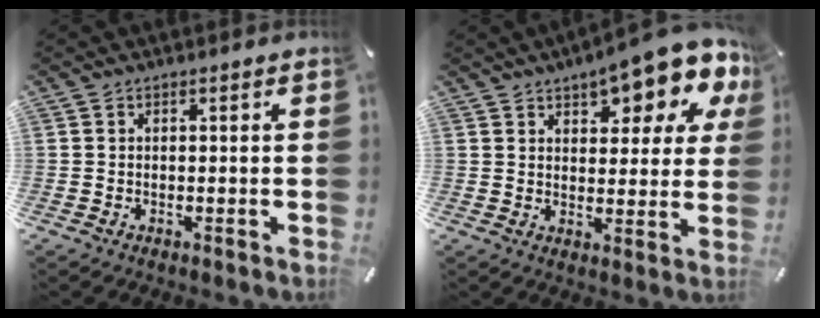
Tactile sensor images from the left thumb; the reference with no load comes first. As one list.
[{"total": 12.6, "force": [9.3, 4.6, 7.1], "torque": [-0.085, -0.070, 0.157]}]